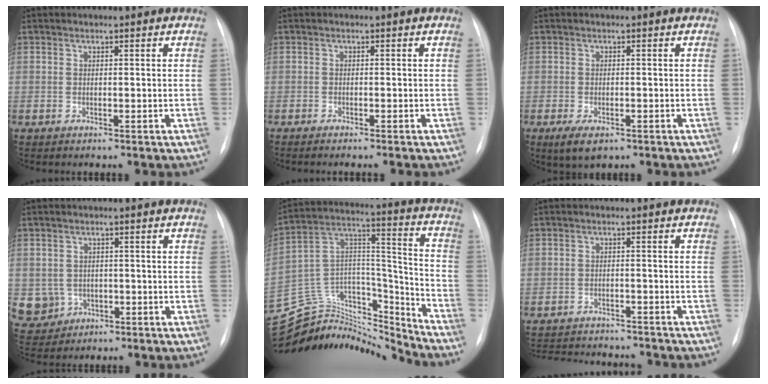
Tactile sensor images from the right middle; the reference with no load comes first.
{"total": 2.5, "force": [-2.1, -0.2, 1.3], "torque": [-0.014, -0.001, -0.025]}
{"total": 3.9, "force": [-2.3, 1.6, 2.8], "torque": [-0.053, -0.008, -0.031]}
{"total": 5.6, "force": [-1.1, 5.4, 0.9], "torque": [-0.024, 0.006, -0.009]}
{"total": 25.3, "force": [-24.3, 4.9, 5.0], "torque": [-0.141, 0.045, -0.397]}
{"total": 13.7, "force": [-12.6, 3.2, 4.1], "torque": [-0.090, 0.000, -0.168]}